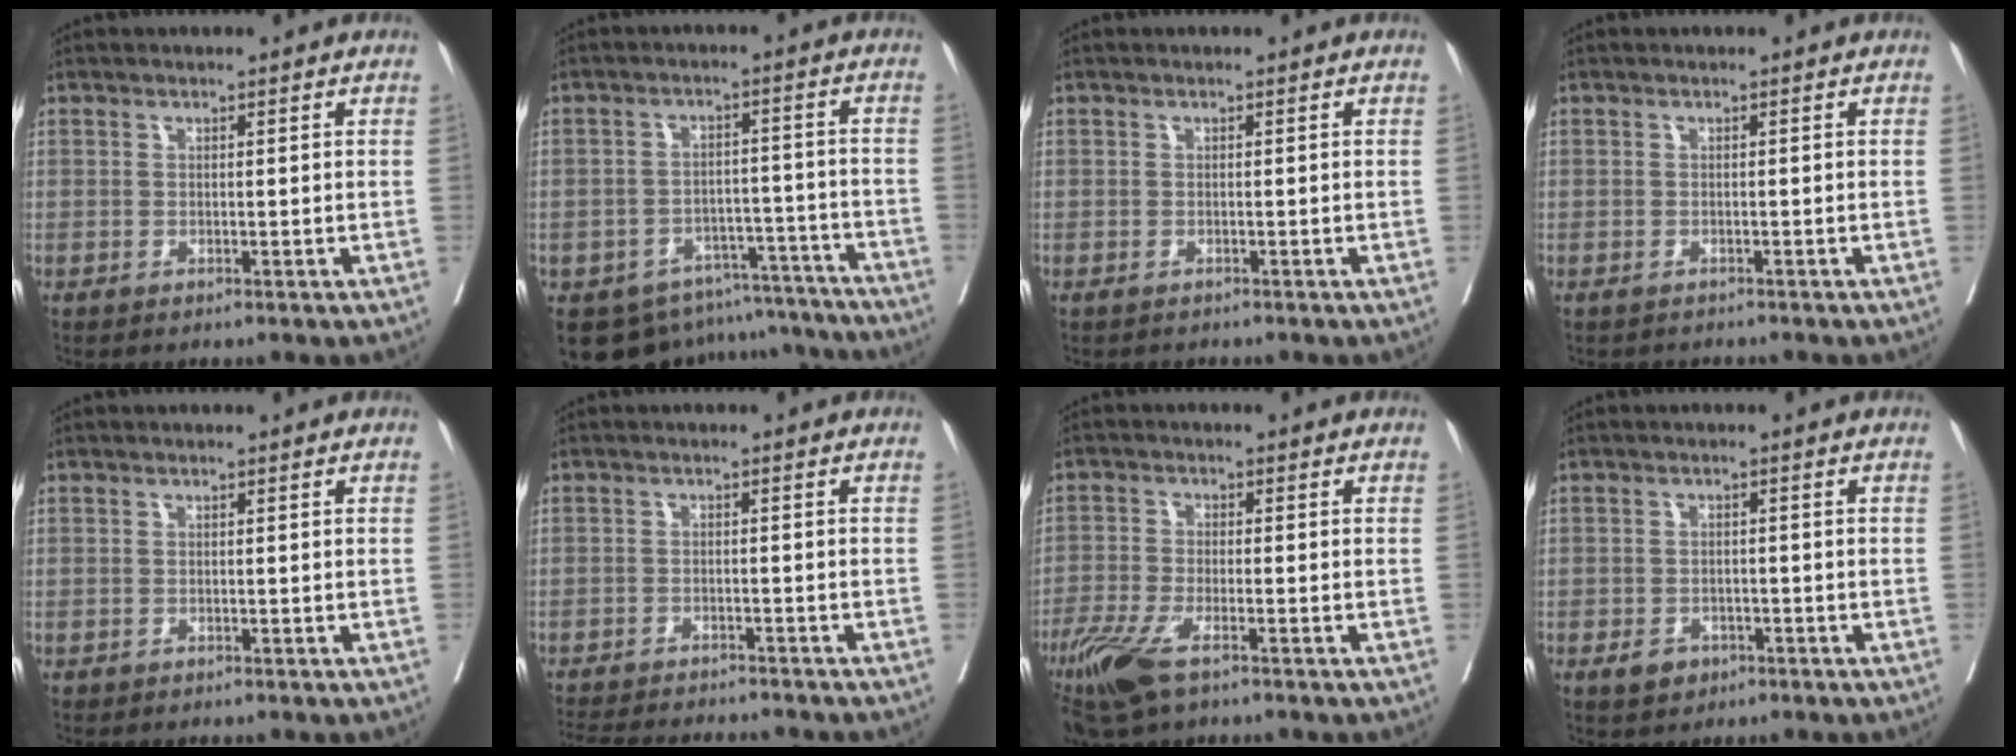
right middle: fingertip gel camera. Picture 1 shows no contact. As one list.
[{"total": 13.7, "force": [-11.9, 6.4, 2.5], "torque": [-0.024, 0.042, -0.147]}, {"total": 0.8, "force": [-0.7, 0.3, -0.1], "torque": [-0.007, 0.000, -0.013]}, {"total": 1.5, "force": [-1.4, 0.6, -0.2], "torque": [-0.003, -0.001, -0.025]}, {"total": 0.0}, {"total": 12.5, "force": [-11.7, 1.6, 4.2], "torque": [-0.068, -0.011, -0.159]}, {"total": 8.0, "force": [-5.2, 2.1, 5.8], "torque": [-0.118, -0.017, -0.096]}, {"total": 3.7, "force": [-2.2, 2.6, 1.6], "torque": [-0.025, 0.003, -0.027]}]